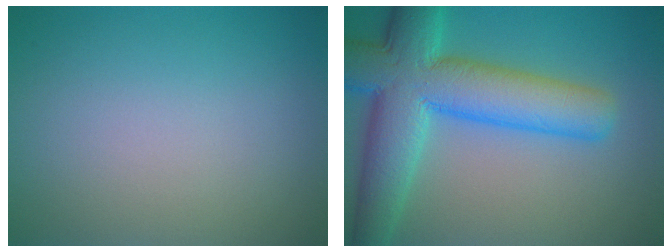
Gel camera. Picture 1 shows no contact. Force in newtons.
{"total": 10.9, "press": 10.9, "slide": 0.4}